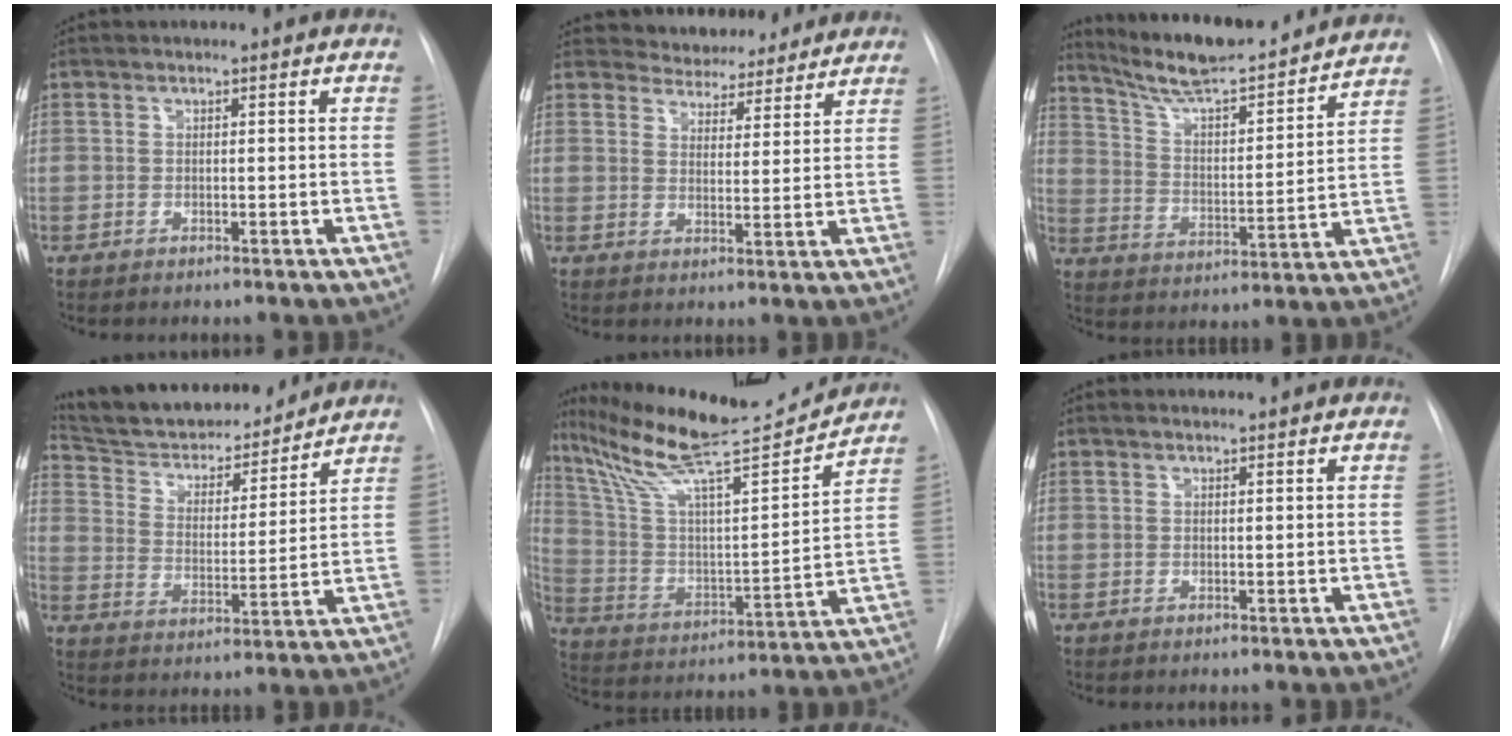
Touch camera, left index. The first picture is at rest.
{"total": 8.9, "force": [8.3, 3.0, 1.1], "torque": [-0.002, 0.005, 0.107]}
{"total": 20.2, "force": [18.2, 2.5, 8.4], "torque": [-0.135, 0.000, 0.275]}
{"total": 18.6, "force": [17.1, 4.1, 6.0], "torque": [-0.092, 0.000, 0.269]}
{"total": 20.4, "force": [18.8, 0.2, 8.0], "torque": [-0.151, -0.024, 0.308]}
{"total": 1.4, "force": [1.4, 0.0, 0.3], "torque": [-0.008, 0.011, 0.024]}